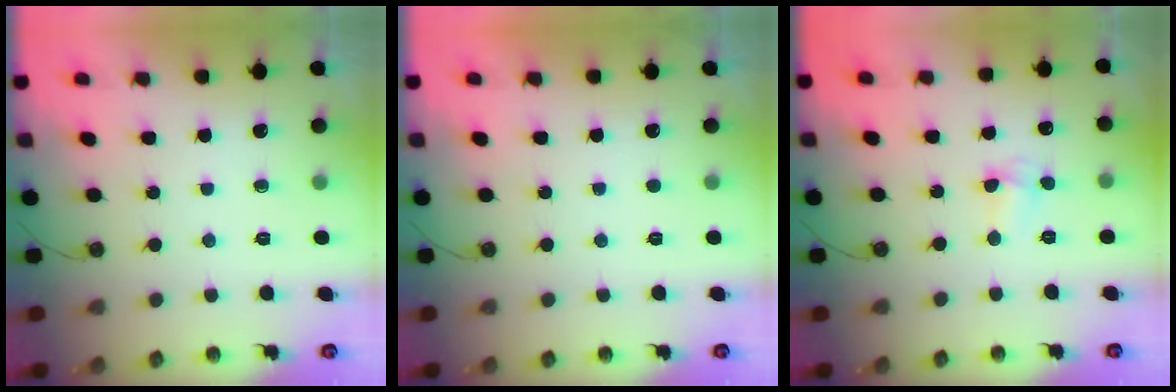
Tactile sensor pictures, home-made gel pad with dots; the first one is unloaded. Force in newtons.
{"total": 0.0}
{"total": 3.2, "press": 3.1, "slide": 0.7}